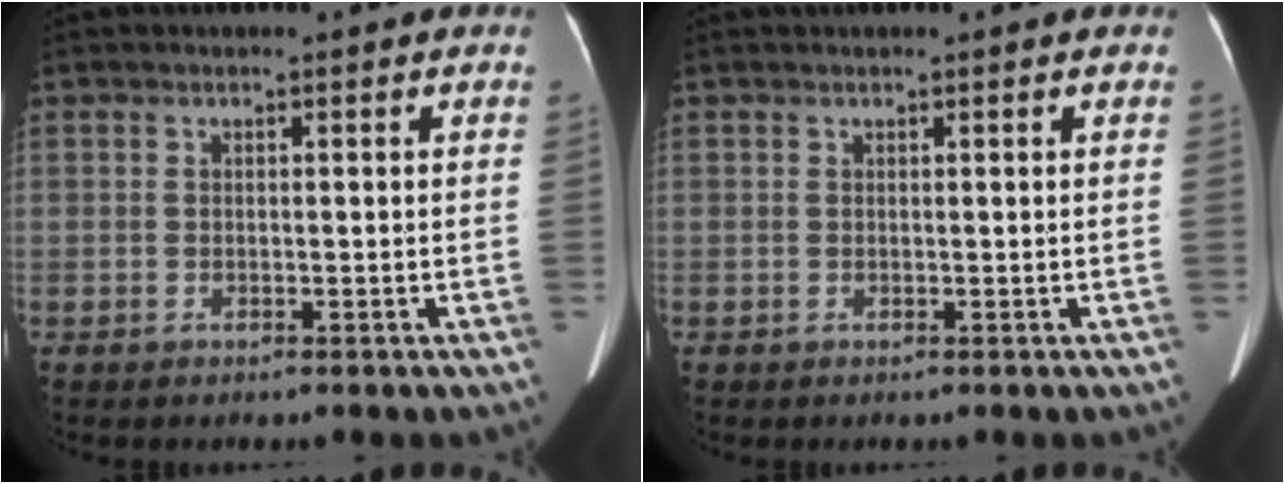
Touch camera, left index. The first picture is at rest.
{"total": 1.7, "force": [1.5, 0.1, 0.8], "torque": [-0.007, 0.028, 0.021]}